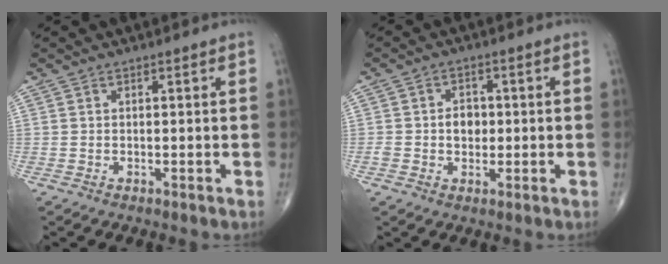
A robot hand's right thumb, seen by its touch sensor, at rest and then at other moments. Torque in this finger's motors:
{"motor_torque": [0.75, 0.99, 0.35, -0.08, 0.03]}